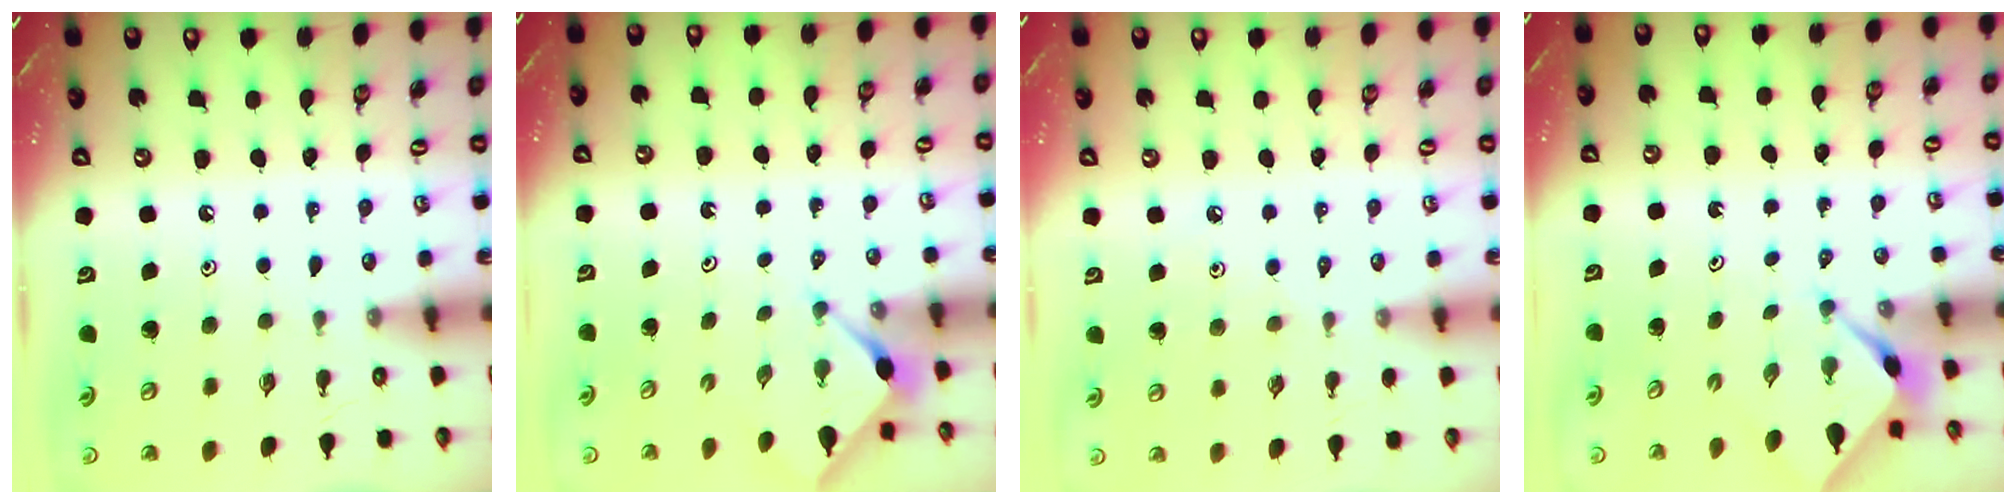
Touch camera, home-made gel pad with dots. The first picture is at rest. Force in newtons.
{"total": 2.9, "press": 2.9, "slide": 0.4}
{"total": 6.1, "press": 6.0, "slide": 1.0}
{"total": 2.1, "press": 2.1, "slide": 0.2}